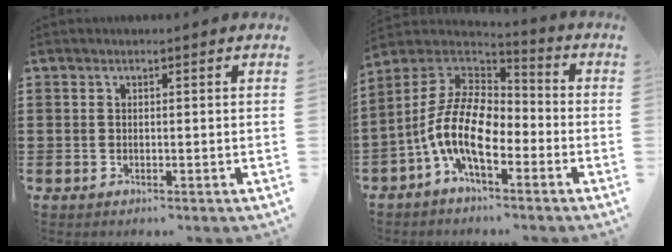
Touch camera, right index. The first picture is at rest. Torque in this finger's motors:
{"motor_torque": [2.14, 0.00, 1.05, 0.21]}